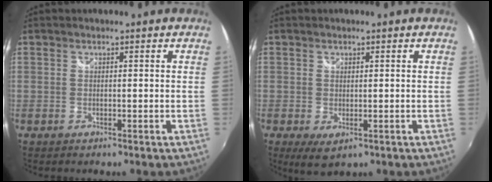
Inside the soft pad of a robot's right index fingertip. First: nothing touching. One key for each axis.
{"total": 3.2, "fx": -0.6, "fy": 2.1, "fz": 2.3, "tx": -0.042, "ty": -0.012, "tz": -0.007}